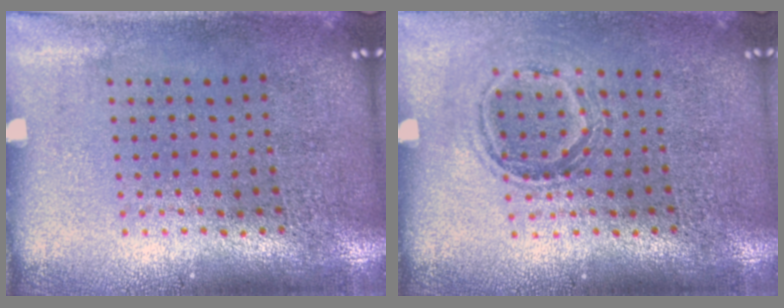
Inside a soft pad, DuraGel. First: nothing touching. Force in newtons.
{"total": 1.2, "press": 1.0, "slide": 0.6}